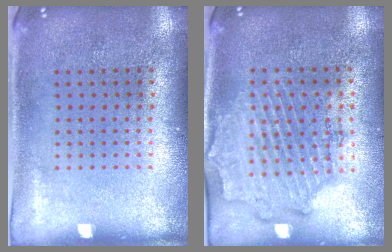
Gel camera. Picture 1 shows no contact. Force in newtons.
{"total": 1.9, "press": 1.7, "slide": 0.7}